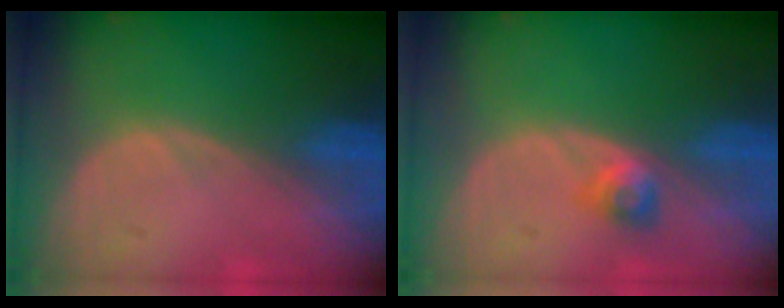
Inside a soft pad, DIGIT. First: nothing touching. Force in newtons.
{"total": 2.6, "press": 2.2, "slide": 1.4}